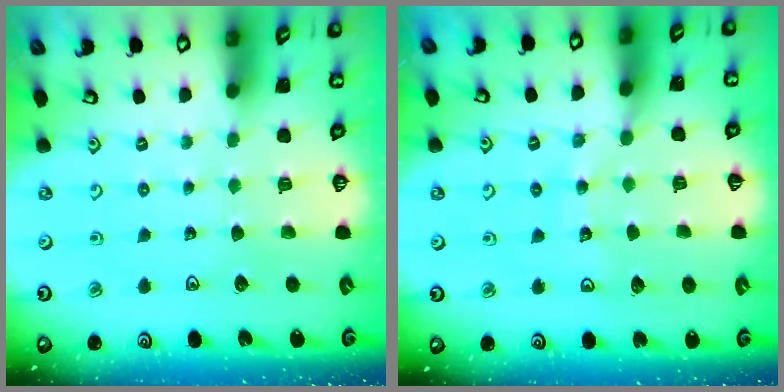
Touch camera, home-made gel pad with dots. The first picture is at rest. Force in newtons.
{"total": 9.9, "press": 9.8, "slide": 1.2}